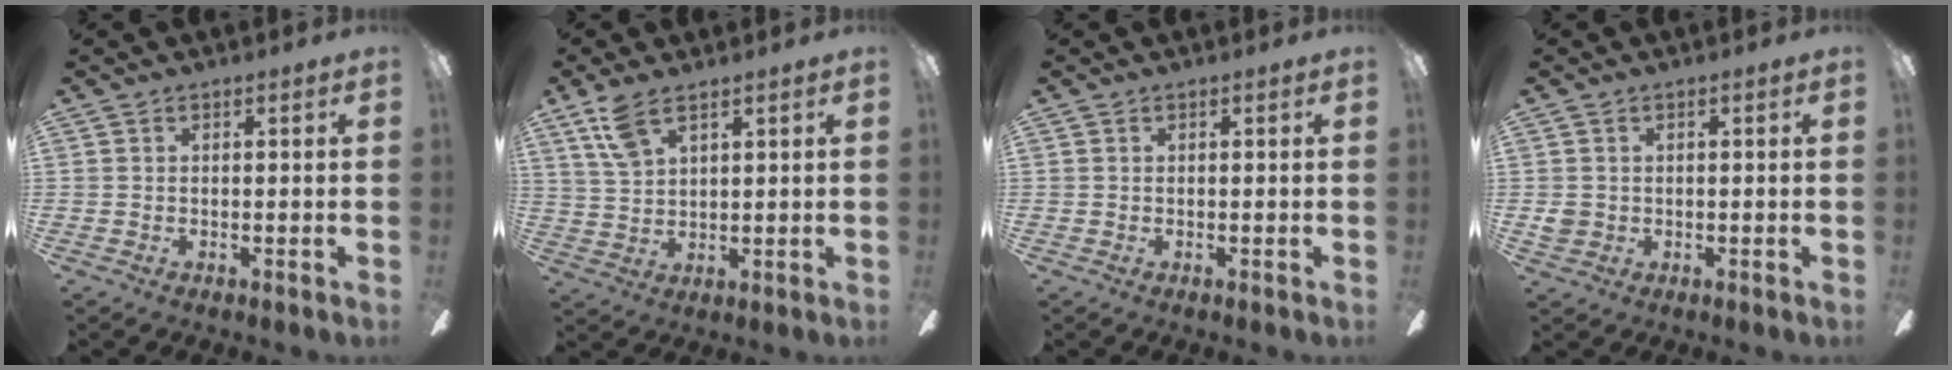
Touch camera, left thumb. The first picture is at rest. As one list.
[{"total": 7.1, "force": [5.1, 2.5, 4.2], "torque": [-0.095, -0.016, 0.098]}, {"total": 0.0}, {"total": 2.4, "force": [0.5, 2.2, 0.8], "torque": [-0.008, 0.001, 0.008]}]